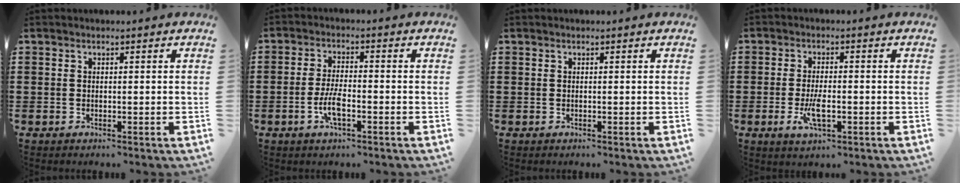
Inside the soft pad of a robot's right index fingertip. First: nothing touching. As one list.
[{"total": 4.6, "force": [-1.7, 1.3, 4.1], "torque": [-0.089, -0.003, -0.035]}, {"total": 0.0}, {"total": 4.5, "force": [-1.3, 1.5, 4.1], "torque": [-0.090, -0.006, -0.027]}]